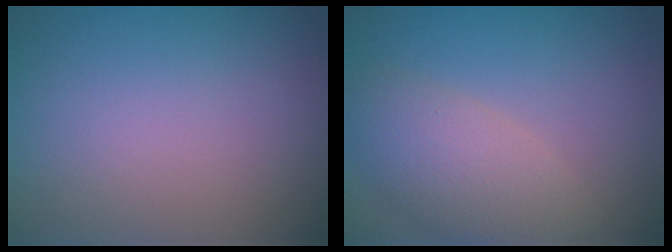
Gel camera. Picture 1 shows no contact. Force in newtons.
{"total": 4.9, "press": 4.9, "slide": 0.3}